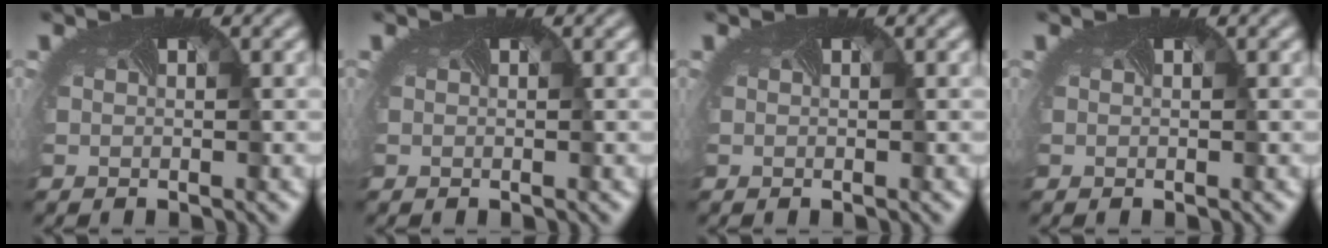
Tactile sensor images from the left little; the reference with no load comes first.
{"total": 0.0}
{"total": 0.0}
{"total": 0.0}